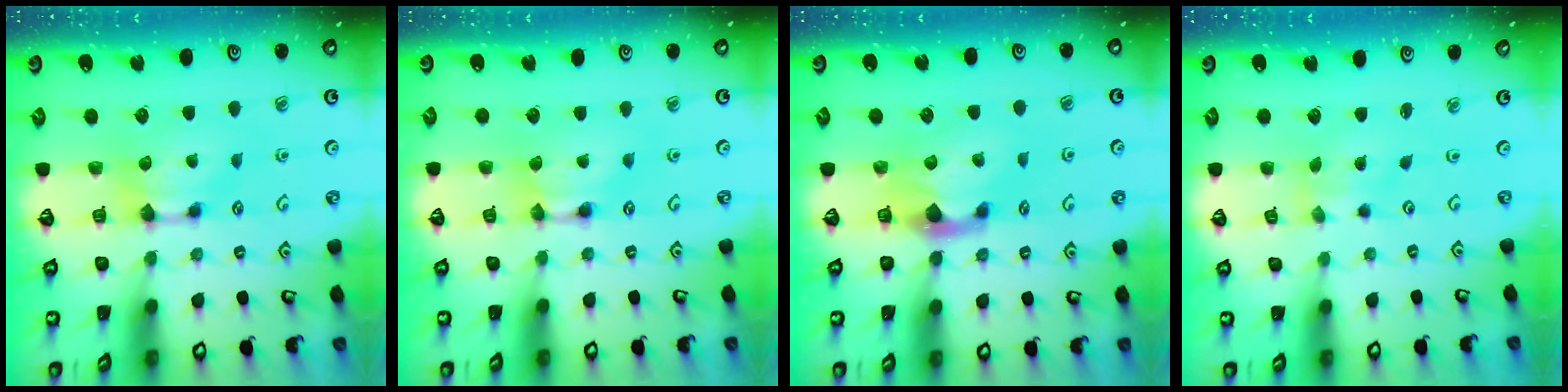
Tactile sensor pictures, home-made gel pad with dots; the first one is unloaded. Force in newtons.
{"total": 1.7, "press": 1.7, "slide": 0.1}
{"total": 2.1, "press": 1.6, "slide": 1.2}
{"total": 1.9, "press": 1.6, "slide": 0.9}